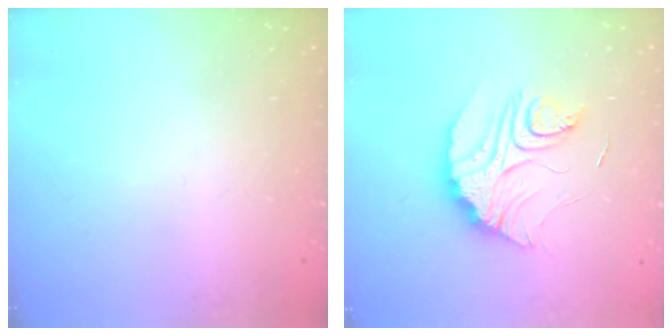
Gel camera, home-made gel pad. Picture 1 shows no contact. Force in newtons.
{"total": 13.4, "press": 13.3, "slide": 0.9}